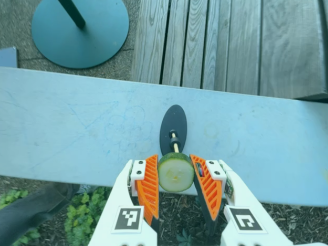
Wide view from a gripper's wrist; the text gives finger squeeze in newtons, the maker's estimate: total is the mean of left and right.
{"total": 10.5, "left": 10.3, "right": 10.7}